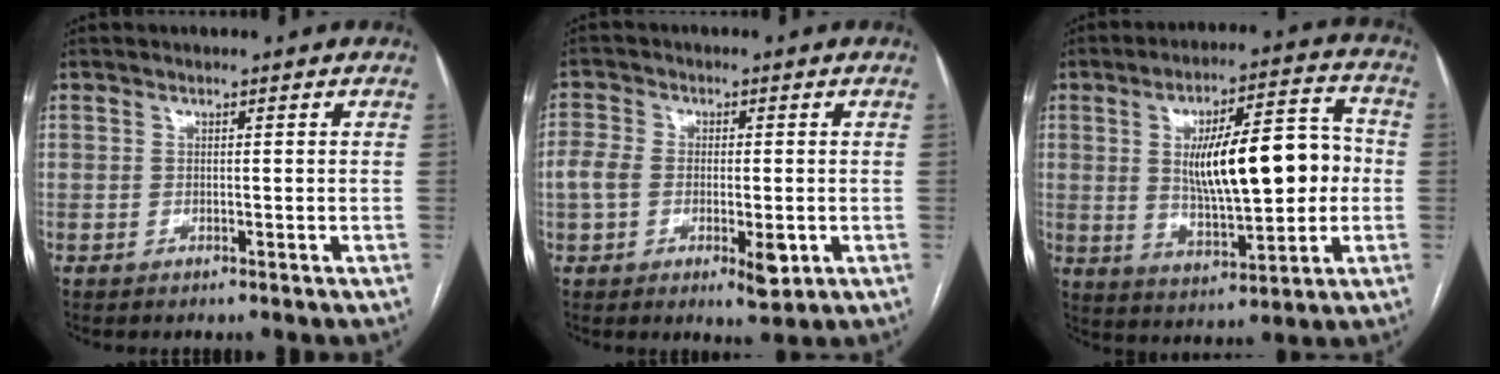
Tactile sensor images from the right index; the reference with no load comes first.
{"total": 7.7, "force": [-1.8, 3.9, 6.5], "torque": [-0.122, 0.001, -0.025]}
{"total": 15.9, "force": [0.9, 4.5, 15.2], "torque": [-0.245, 0.024, 0.021]}